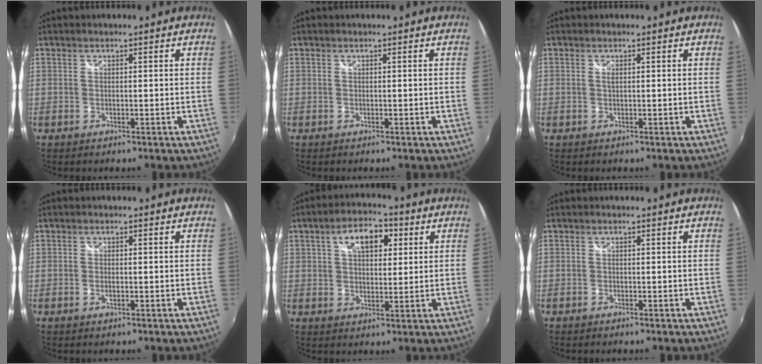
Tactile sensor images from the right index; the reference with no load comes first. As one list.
[{"total": 0.0}, {"total": 0.5, "force": [0.2, 0.2, 0.5], "torque": [-0.010, 0.000, 0.002]}, {"total": 0.8, "force": [-0.3, 0.3, 0.7], "torque": [-0.016, -0.002, -0.006]}, {"total": 8.6, "force": [3.3, 4.8, 6.4], "torque": [-0.104, 0.025, 0.053]}, {"total": 0.6, "force": [-0.5, 0.3, 0.2], "torque": [-0.007, -0.003, -0.011]}]